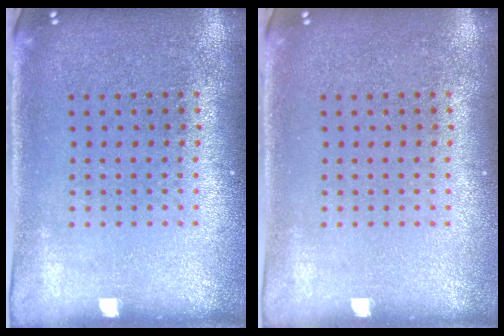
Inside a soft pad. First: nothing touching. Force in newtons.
{"total": 0.0}